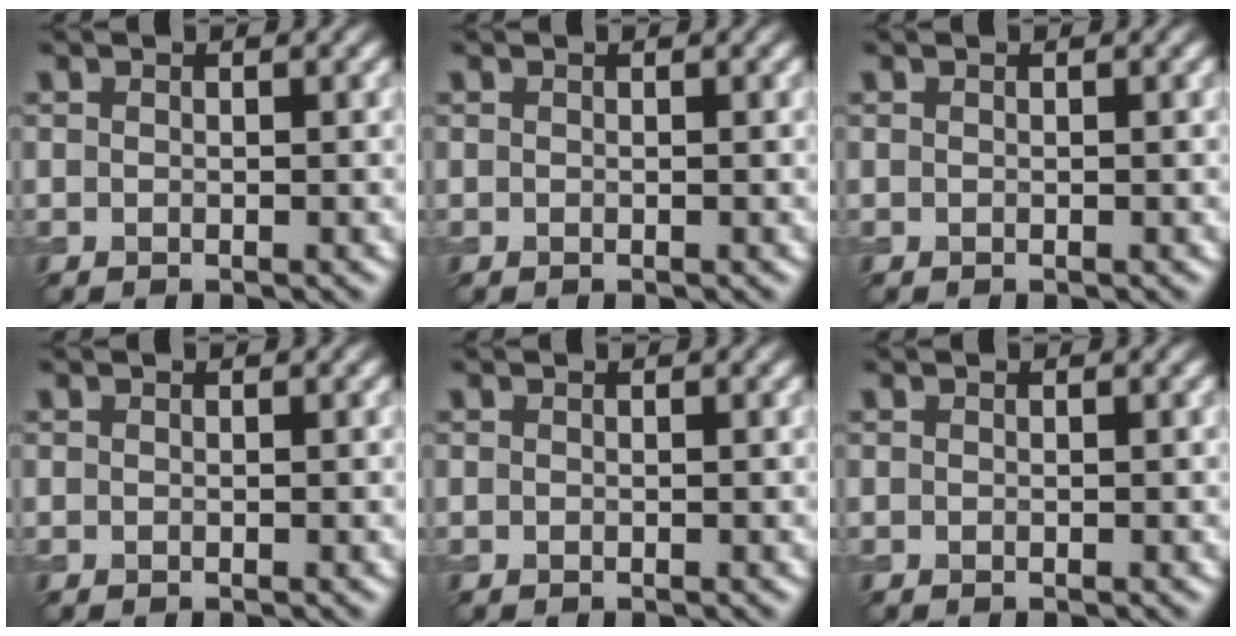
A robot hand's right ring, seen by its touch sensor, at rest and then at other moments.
{"total": 0.0}
{"total": 0.0}
{"total": 0.0}
{"total": 0.0}
{"total": 0.0}